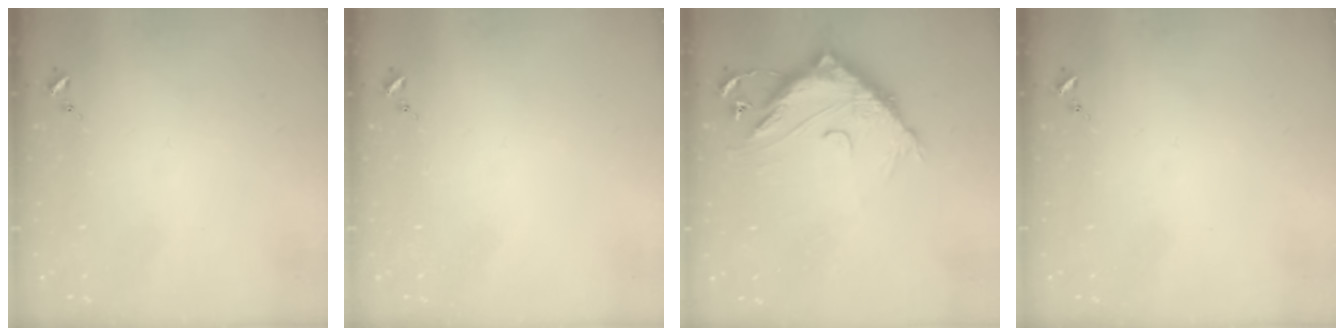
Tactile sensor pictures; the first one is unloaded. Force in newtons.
{"total": 0.0}
{"total": 15.2, "press": 15.2, "slide": 1.0}
{"total": 0.0}